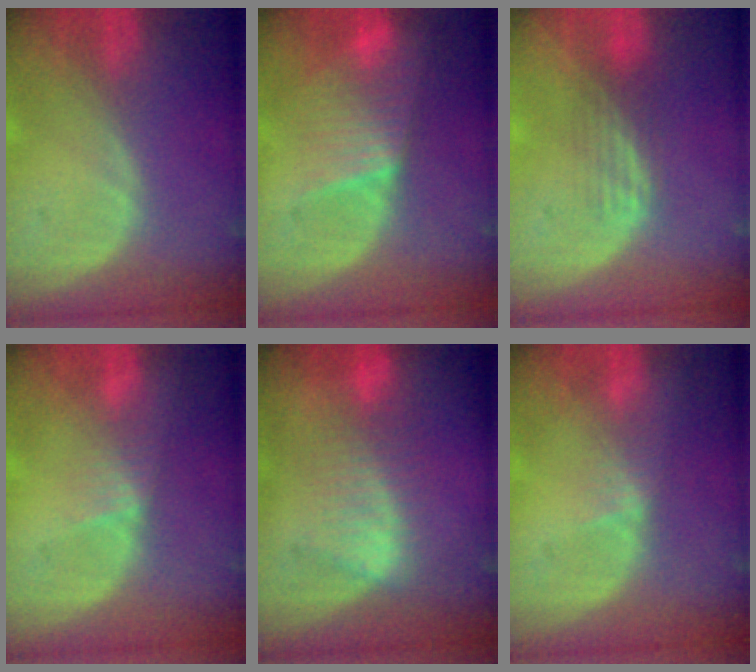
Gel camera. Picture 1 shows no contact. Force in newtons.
{"total": 6.3, "press": 6.3, "slide": 1.0}
{"total": 2.7, "press": 2.6, "slide": 0.8}
{"total": 2.6, "press": 2.4, "slide": 0.9}
{"total": 6.8, "press": 6.8, "slide": 0.0}
{"total": 1.8, "press": 1.5, "slide": 1.0}